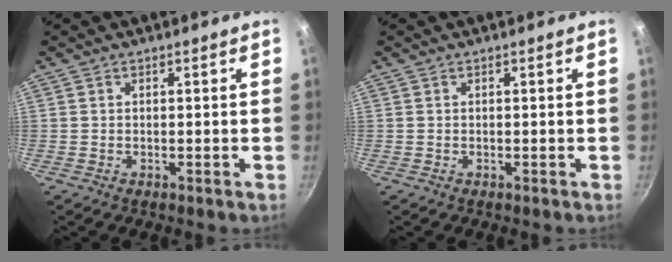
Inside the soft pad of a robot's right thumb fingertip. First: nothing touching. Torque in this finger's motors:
{"motor_torque": [-0.18, -0.19, 0.23, 0.00, 0.04]}